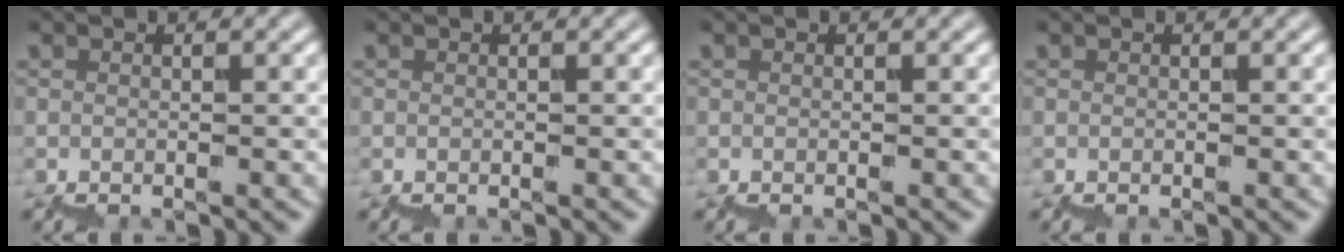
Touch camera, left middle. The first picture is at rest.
{"total": 0.0}
{"total": 0.0}
{"total": 0.0}